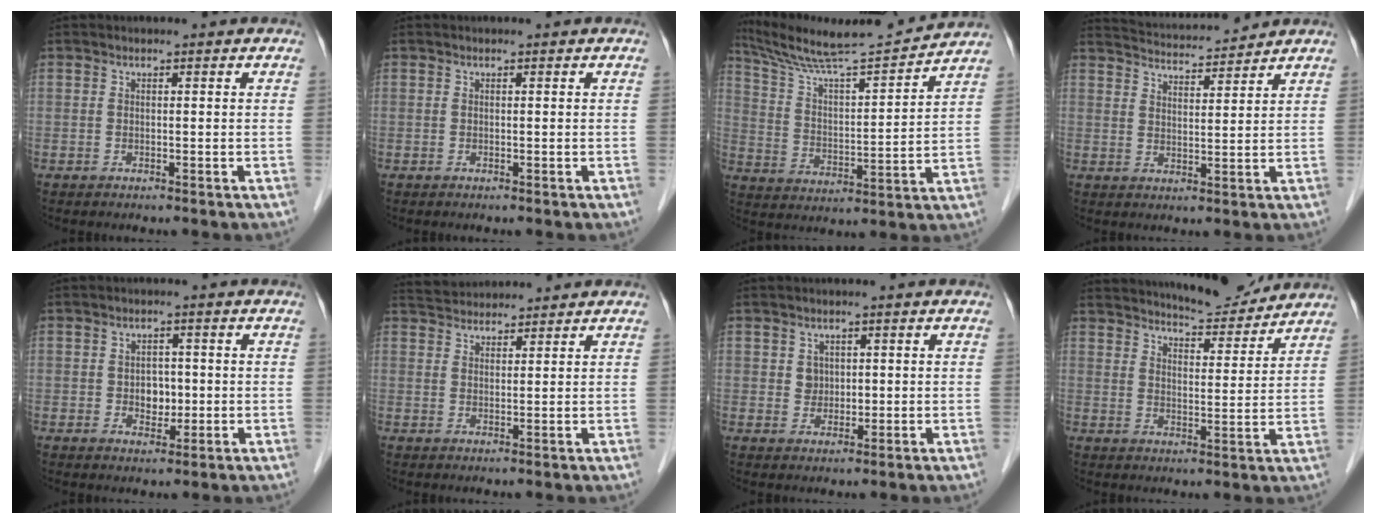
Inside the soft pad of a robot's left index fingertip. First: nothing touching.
{"total": 0.0}
{"total": 15.3, "force": [14.4, -1.0, 4.9], "torque": [-0.100, -0.012, 0.239]}
{"total": 8.9, "force": [8.8, 0.3, 1.8], "torque": [-0.041, 0.015, 0.140]}
{"total": 3.1, "force": [-0.4, 2.4, 2.0], "torque": [-0.025, 0.004, -0.002]}
{"total": 5.7, "force": [5.5, 0.9, 0.9], "torque": [-0.021, 0.034, 0.094]}
{"total": 2.1, "force": [0.4, 2.0, 0.7], "torque": [-0.012, -0.002, 0.010]}
{"total": 10.8, "force": [10.3, 1.5, 3.0], "torque": [-0.045, -0.005, 0.145]}